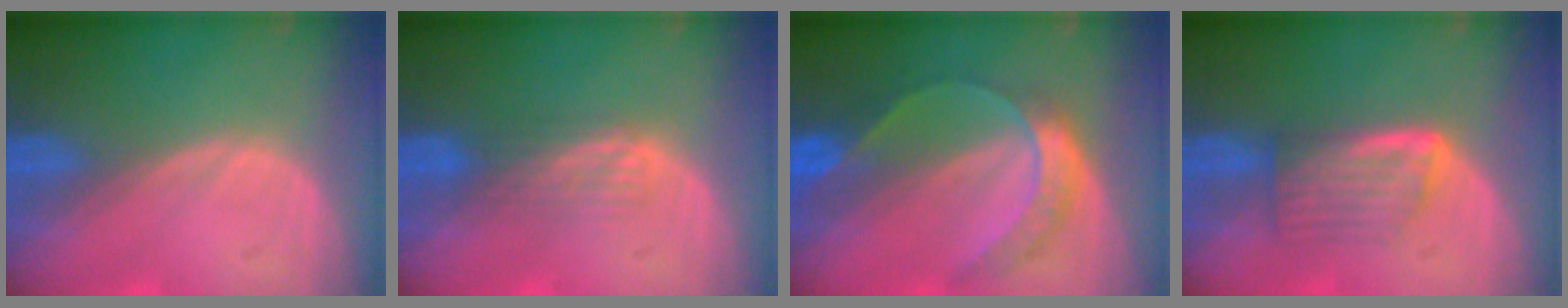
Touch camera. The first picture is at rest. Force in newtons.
{"total": 2.6, "press": 2.6, "slide": 0.4}
{"total": 7.4, "press": 6.2, "slide": 4.0}
{"total": 5.7, "press": 5.3, "slide": 2.3}